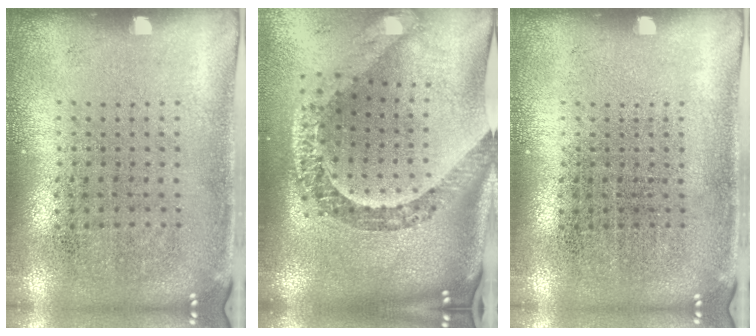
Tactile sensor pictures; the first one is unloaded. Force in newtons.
{"total": 3.5, "press": 2.4, "slide": 2.5}
{"total": 0.0}